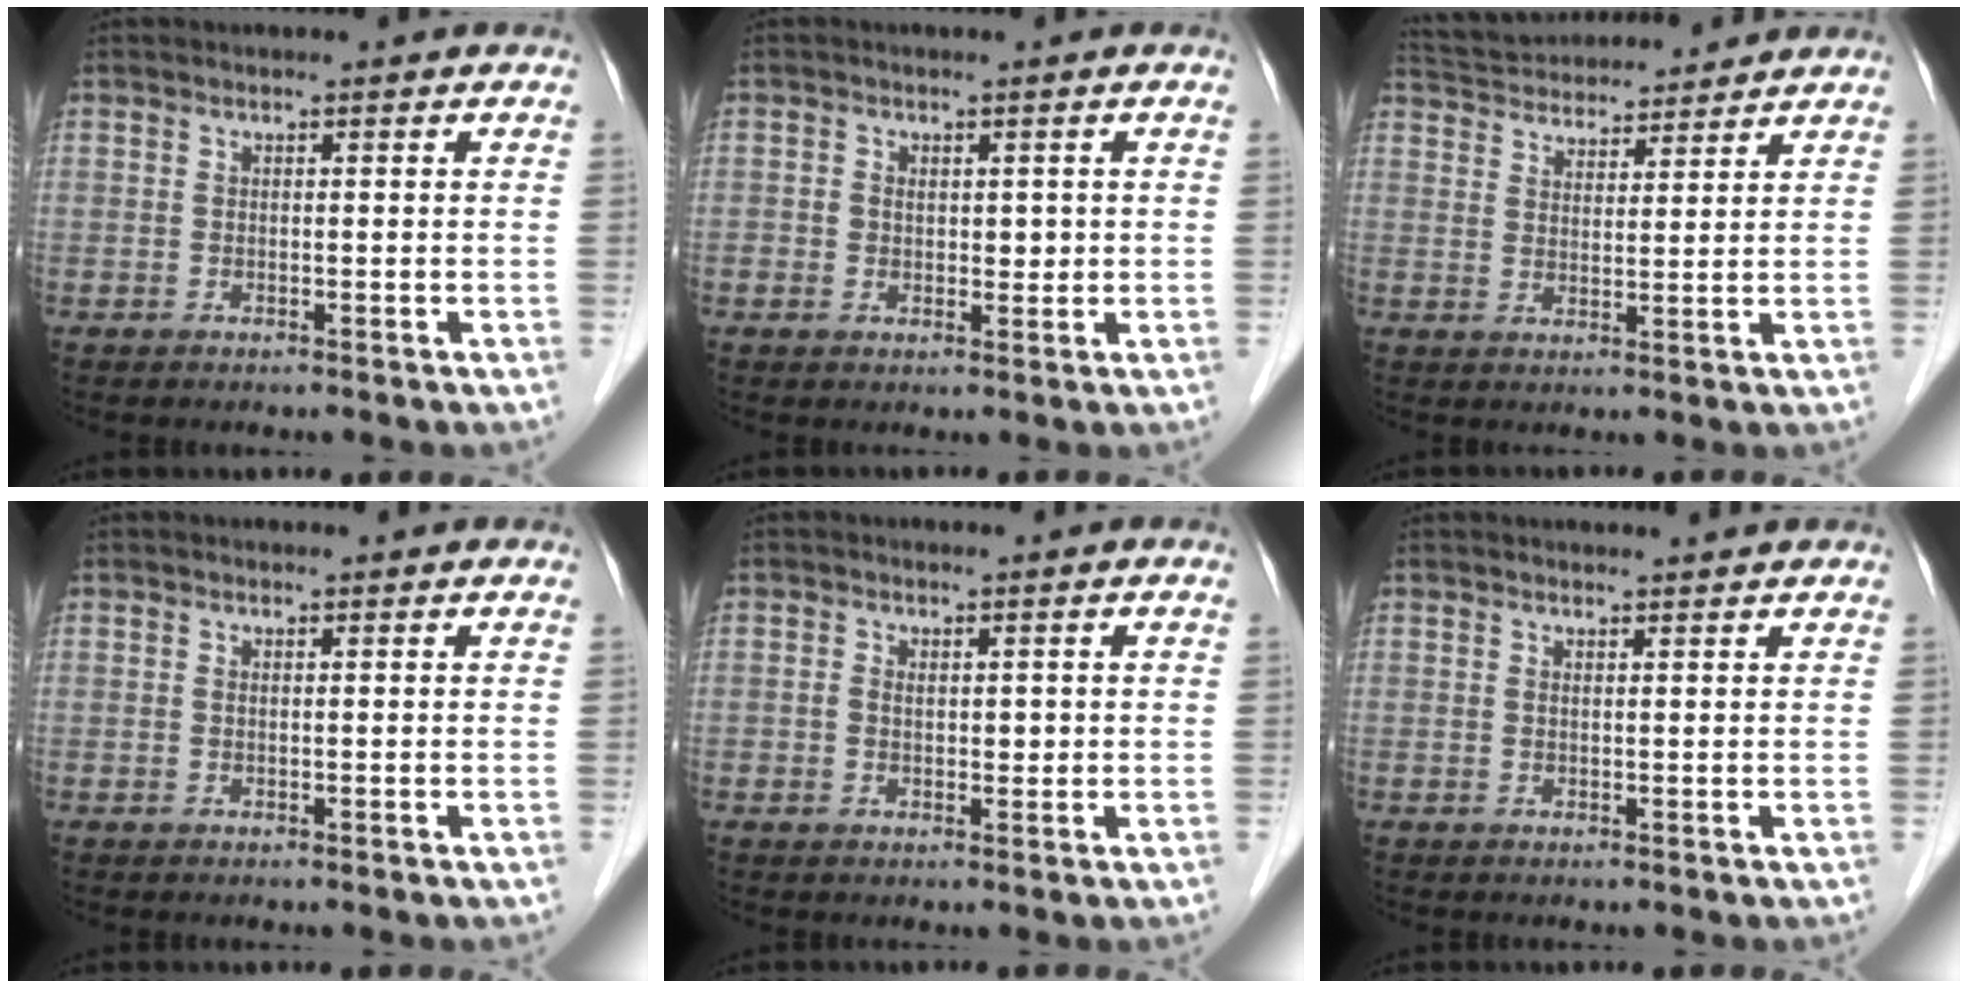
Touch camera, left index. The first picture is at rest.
{"total": 2.5, "force": [0.2, 1.9, 1.6], "torque": [-0.019, 0.000, 0.003]}
{"total": 13.9, "force": [13.0, 2.8, 3.8], "torque": [-0.073, 0.041, 0.208]}
{"total": 0.0}
{"total": 2.0, "force": [0.2, 1.3, 1.4], "torque": [-0.024, 0.001, 0.002]}
{"total": 2.4, "force": [2.3, -0.3, 0.5], "torque": [-0.010, 0.004, 0.027]}